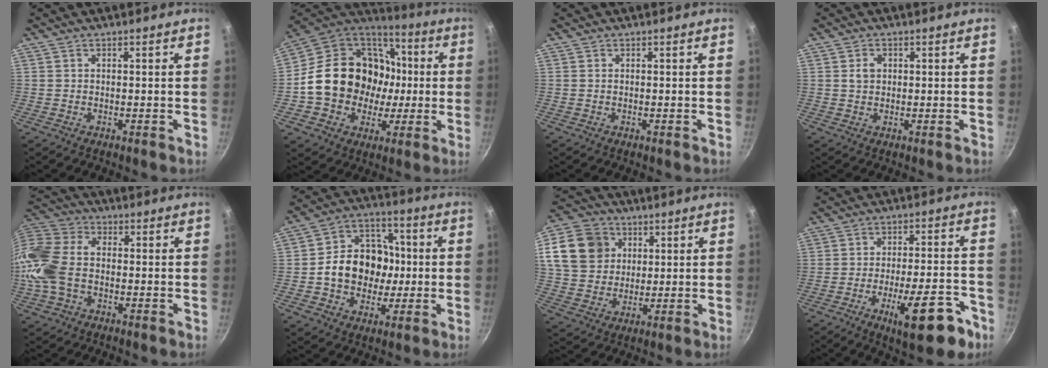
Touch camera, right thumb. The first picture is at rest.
{"total": 24.2, "force": [0.3, 20.0, 13.6], "torque": [-0.222, 0.047, 0.017]}
{"total": 0.0}
{"total": 2.5, "force": [0.5, 1.9, 1.4], "torque": [-0.017, 0.001, 0.010]}
{"total": 14.4, "force": [-2.0, 9.7, 10.5], "torque": [-0.208, 0.026, -0.056]}
{"total": 15.7, "force": [-0.8, 12.8, 9.0], "torque": [-0.109, 0.030, -0.023]}
{"total": 16.5, "force": [5.6, 13.5, 7.8], "torque": [-0.145, 0.006, 0.101]}
{"total": 15.0, "force": [-7.4, 5.0, 12.1], "torque": [-0.143, 0.040, -0.102]}